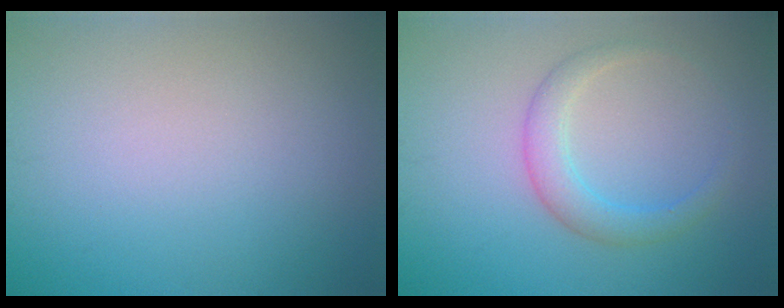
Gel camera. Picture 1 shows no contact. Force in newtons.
{"total": 2.7, "press": 2.7, "slide": 0.1}